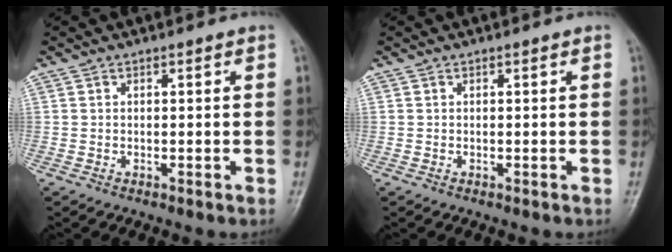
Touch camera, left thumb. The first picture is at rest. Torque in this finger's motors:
{"motor_torque": [0.00, 0.00, 0.00, 0.00, 0.00]}